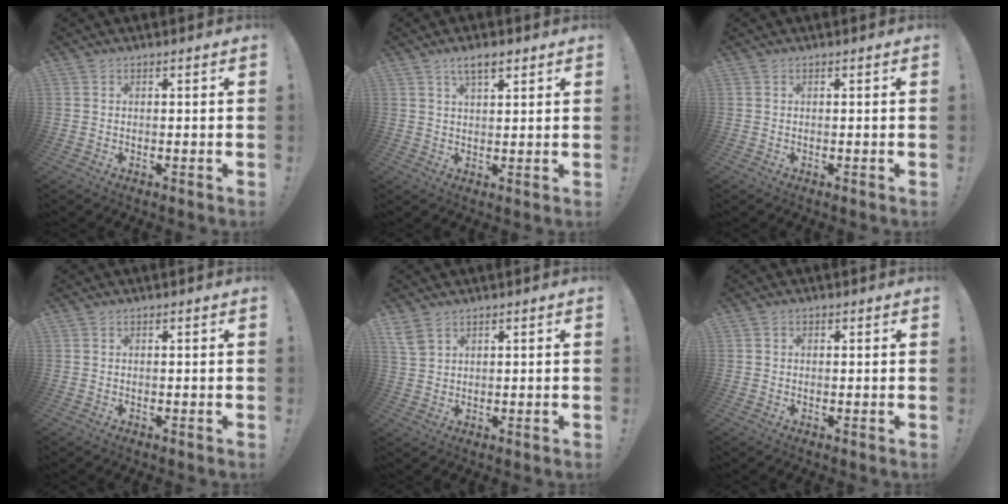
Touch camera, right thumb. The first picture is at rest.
{"total": 5.3, "force": [3.2, 1.9, 3.7], "torque": [-0.057, -0.011, 0.055]}
{"total": 0.0}
{"total": 0.0}
{"total": 4.2, "force": [2.9, 2.1, 2.3], "torque": [-0.047, -0.009, 0.059]}
{"total": 0.7, "force": [0.1, 0.6, 0.3], "torque": [-0.001, 0.000, 0.000]}